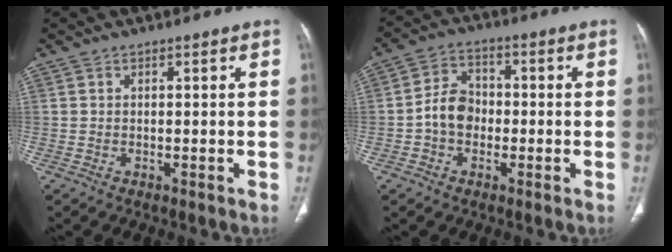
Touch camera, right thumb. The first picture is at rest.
{"total": 6.8, "force": [-1.3, 5.3, 4.0], "torque": [-0.053, 0.023, -0.036]}